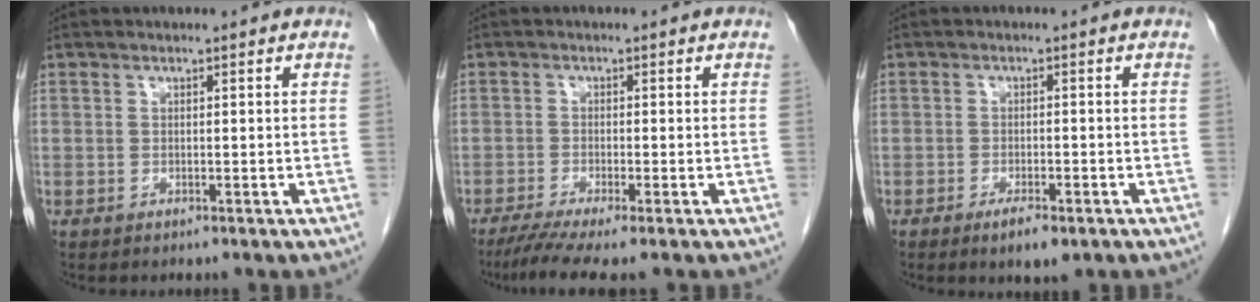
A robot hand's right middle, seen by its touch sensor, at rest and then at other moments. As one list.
[{"total": 5.4, "force": [-4.0, -0.2, 3.6], "torque": [-0.059, -0.015, -0.070]}, {"total": 3.9, "force": [-2.3, 1.0, 3.0], "torque": [-0.049, -0.004, -0.032]}]